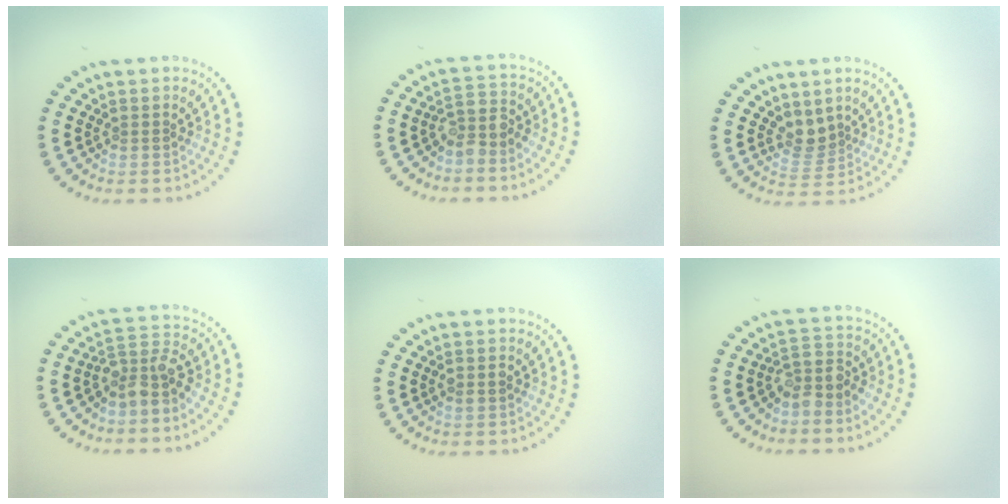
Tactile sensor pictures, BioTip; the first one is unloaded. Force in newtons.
{"total": 2.6, "press": 2.2, "slide": 1.5}
{"total": 2.2, "press": 1.7, "slide": 1.4}
{"total": 3.5, "press": 2.9, "slide": 2.1}
{"total": 1.3, "press": 1.3, "slide": 0.1}
{"total": 2.8, "press": 2.2, "slide": 1.8}